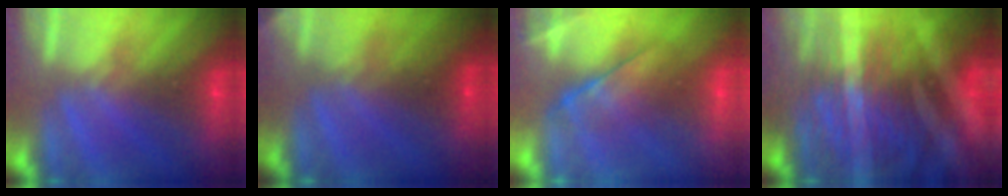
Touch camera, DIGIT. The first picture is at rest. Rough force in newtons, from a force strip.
{"total": 2.8}
{"total": 4.4}
{"total": 8.7}